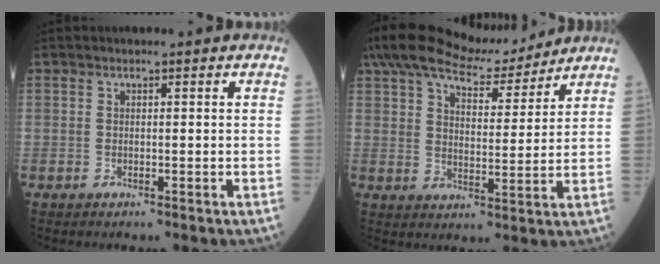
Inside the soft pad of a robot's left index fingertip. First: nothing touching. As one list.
[{"total": 13.9, "force": [12.3, 3.0, 5.8], "torque": [-0.104, 0.017, 0.196]}]